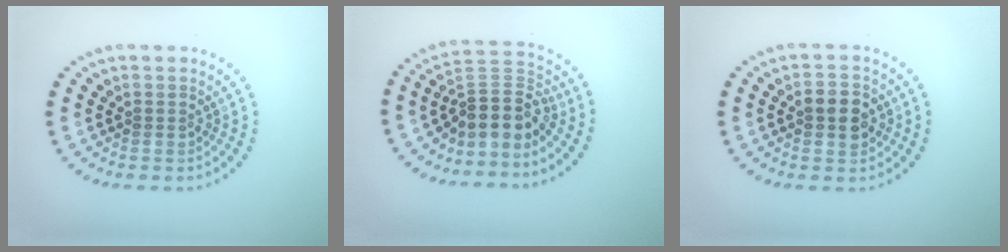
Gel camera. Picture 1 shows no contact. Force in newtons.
{"total": 4.1, "press": 3.1, "slide": 2.7}
{"total": 3.2, "press": 3.2, "slide": 0.1}